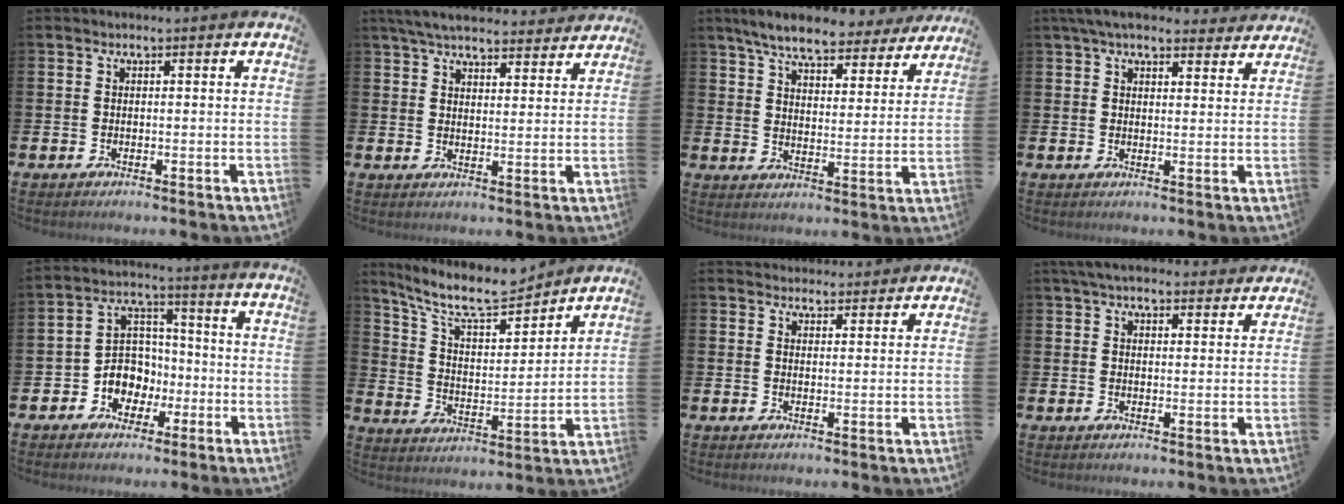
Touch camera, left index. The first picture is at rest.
{"total": 6.0, "force": [5.6, 1.3, 1.5], "torque": [-0.045, -0.026, 0.102]}
{"total": 7.7, "force": [7.1, 1.4, 2.8], "torque": [-0.078, -0.031, 0.125]}
{"total": 5.5, "force": [5.0, 1.6, 1.8], "torque": [-0.040, -0.016, 0.092]}
{"total": 6.3, "force": [-1.7, 5.8, 1.8], "torque": [-0.048, 0.003, -0.039]}
{"total": 10.2, "force": [9.1, 2.5, 4.0], "torque": [-0.106, -0.054, 0.159]}
{"total": 3.1, "force": [3.0, 0.8, -0.3], "torque": [-0.001, -0.013, 0.056]}
{"total": 4.9, "force": [4.5, 1.3, 1.5], "torque": [-0.039, -0.012, 0.085]}